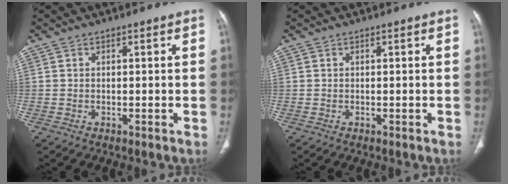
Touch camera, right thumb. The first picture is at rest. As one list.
[{"total": 0.0}]